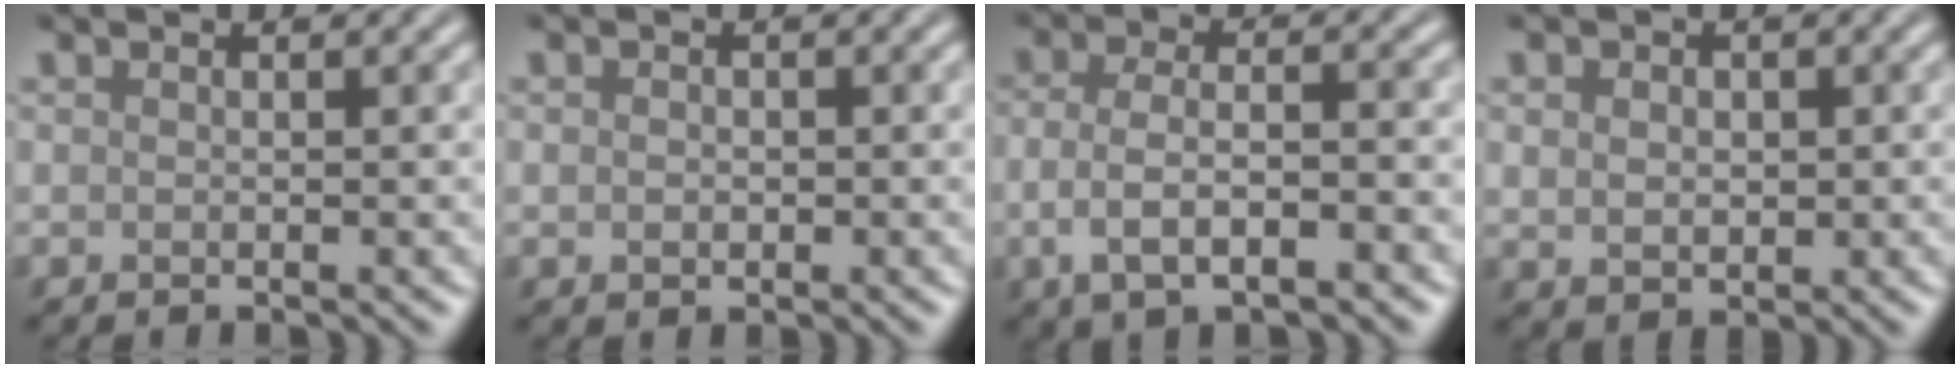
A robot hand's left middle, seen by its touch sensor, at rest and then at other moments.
{"total": 1.0, "force": [0.0, 0.8, 0.6], "torque": [-0.010, -0.002, -0.002]}
{"total": 4.9, "force": [-1.6, 2.1, 4.1], "torque": [-0.085, -0.004, -0.034]}
{"total": 2.3, "force": [0.4, 1.8, 1.4], "torque": [-0.025, 0.002, 0.009]}